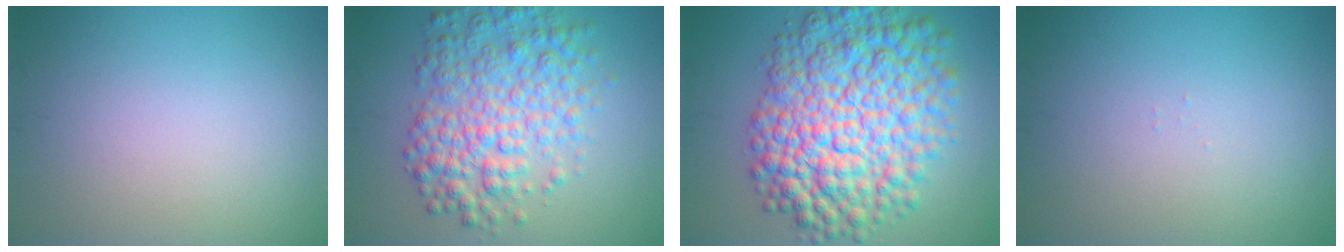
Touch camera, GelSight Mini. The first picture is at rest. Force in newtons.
{"total": 6.5, "press": 6.5, "slide": 0.1}
{"total": 12.0, "press": 11.9, "slide": 0.2}
{"total": 0.0}